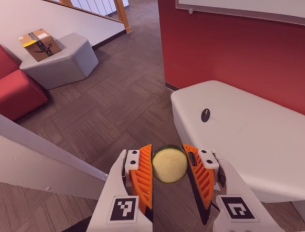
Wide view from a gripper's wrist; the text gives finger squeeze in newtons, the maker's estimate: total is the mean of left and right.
{"total": 14.1, "left": 14.6, "right": 13.6}